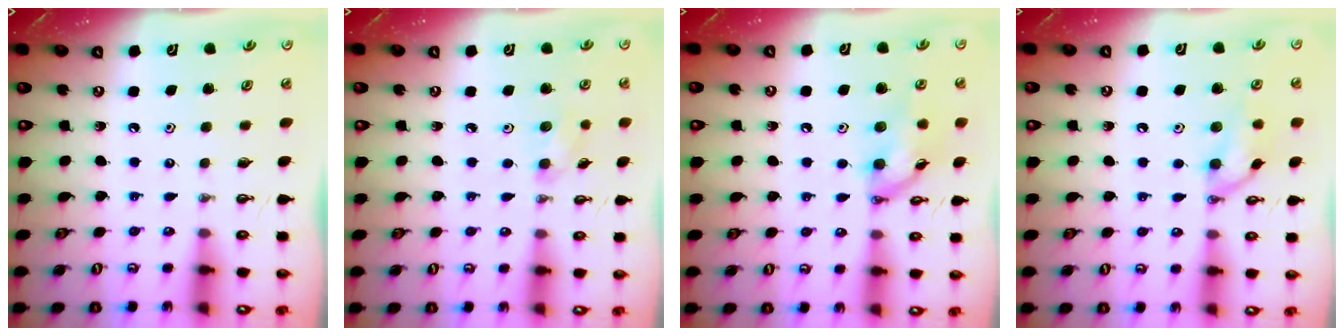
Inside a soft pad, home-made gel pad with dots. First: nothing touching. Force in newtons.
{"total": 6.6, "press": 5.5, "slide": 3.7}
{"total": 12.3, "press": 12.3, "slide": 0.4}
{"total": 10.9, "press": 10.8, "slide": 1.6}